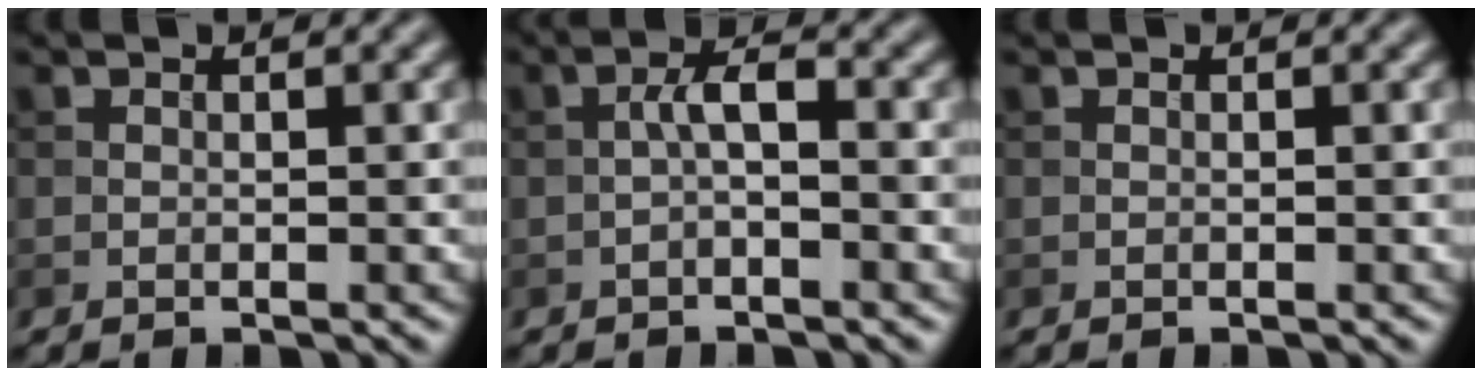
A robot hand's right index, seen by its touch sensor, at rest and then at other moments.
{"total": 2.2, "force": [-0.6, 0.6, 2.0], "torque": [-0.037, 0.010, -0.016]}
{"total": 0.0}